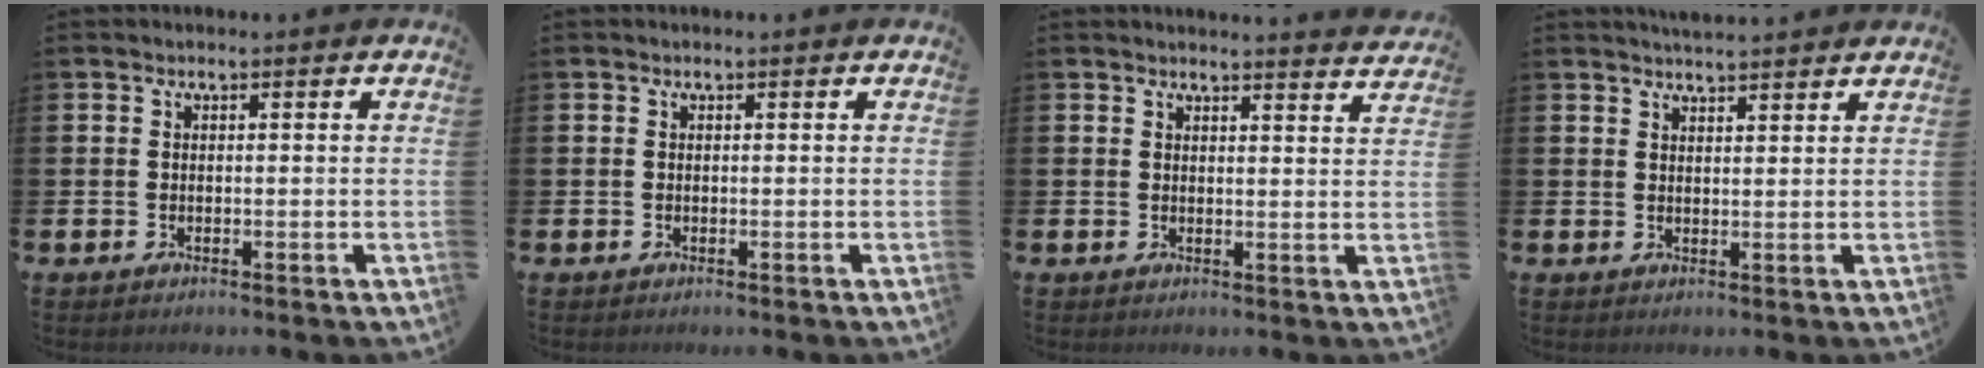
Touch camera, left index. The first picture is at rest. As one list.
[{"total": 0.0}, {"total": 2.8, "force": [2.8, -0.3, -0.2], "torque": [0.009, -0.021, 0.047]}, {"total": 3.0, "force": [3.0, 0.0, 0.1], "torque": [-0.004, -0.014, 0.054]}]